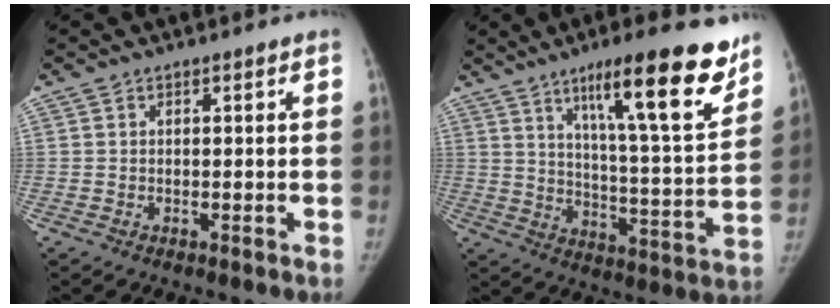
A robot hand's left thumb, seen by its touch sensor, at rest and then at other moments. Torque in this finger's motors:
{"motor_torque": [1.15, -0.13, 1.44, -1.30, 0.44]}